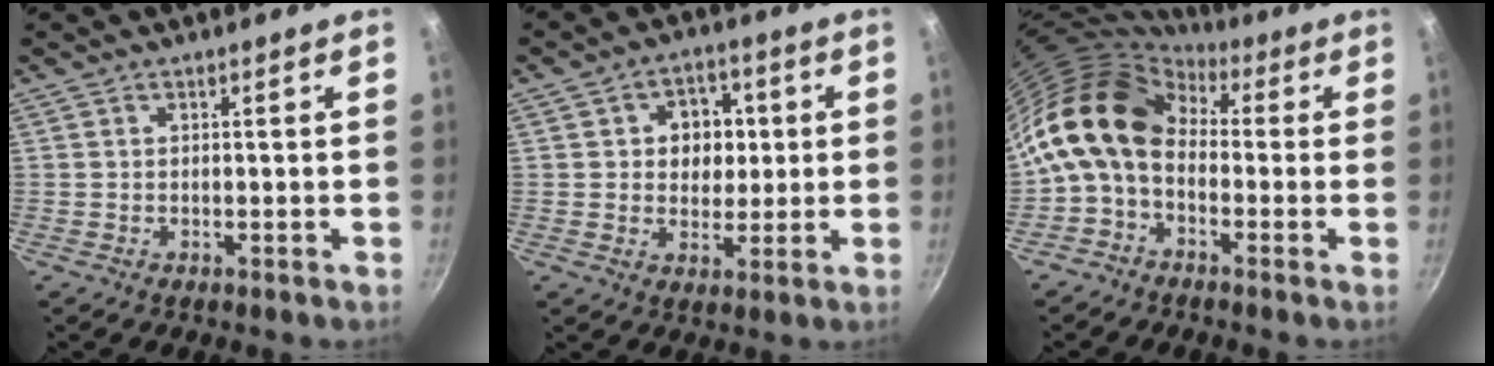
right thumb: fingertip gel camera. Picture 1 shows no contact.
{"total": 8.7, "force": [1.5, 7.1, 4.8], "torque": [-0.030, -0.001, 0.017]}
{"total": 13.8, "force": [0.4, 9.7, 9.8], "torque": [-0.163, 0.032, -0.020]}